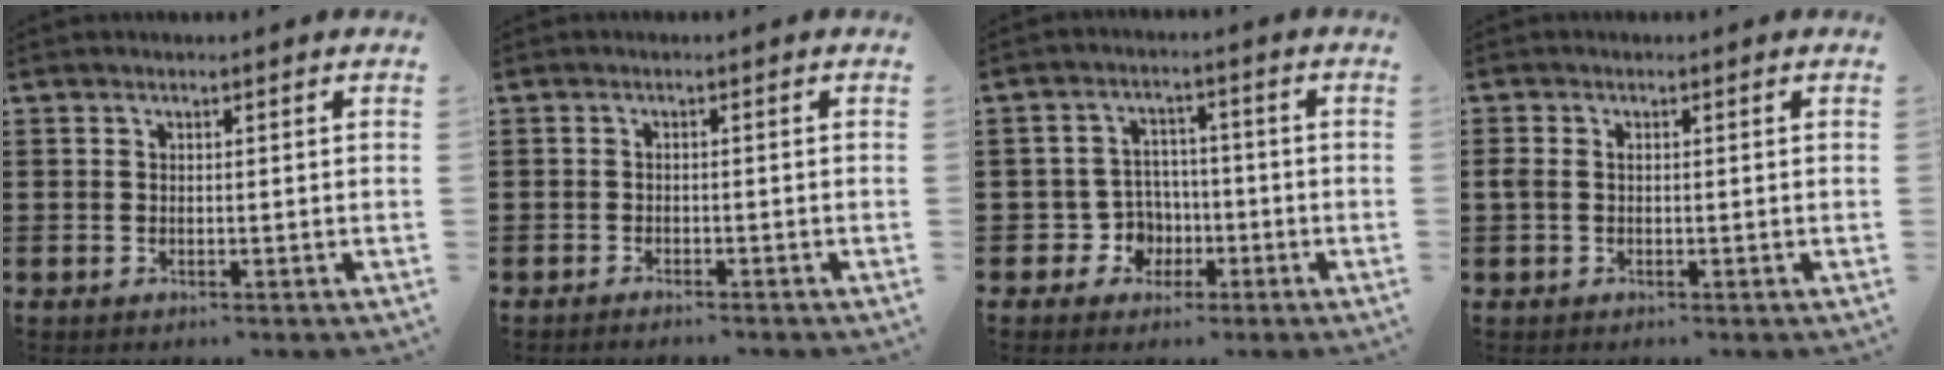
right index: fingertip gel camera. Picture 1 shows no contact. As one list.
[{"total": 1.1, "force": [-1.1, -0.2, 0.0], "torque": [-0.003, -0.002, -0.022]}, {"total": 3.7, "force": [-1.5, 3.2, 1.1], "torque": [-0.031, 0.007, -0.029]}, {"total": 1.0, "force": [-0.1, 0.7, 0.7], "torque": [-0.023, 0.002, -0.005]}]